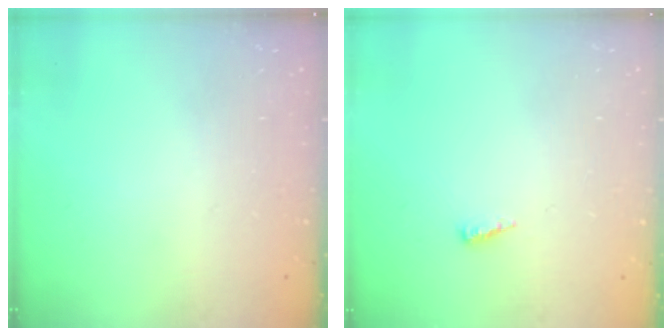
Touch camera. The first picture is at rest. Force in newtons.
{"total": 2.5, "press": 2.5, "slide": 0.2}